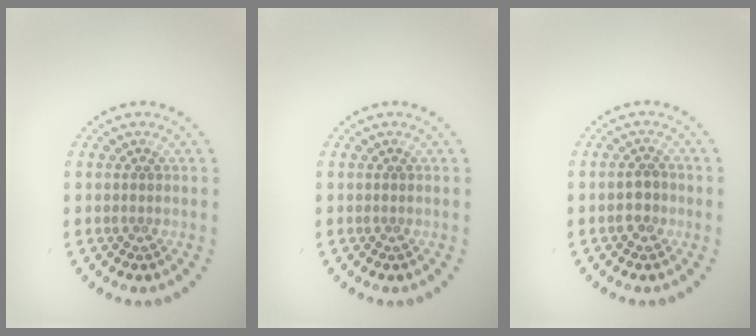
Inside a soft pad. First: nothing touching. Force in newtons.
{"total": 0.0}
{"total": 1.8, "press": 1.7, "slide": 0.6}